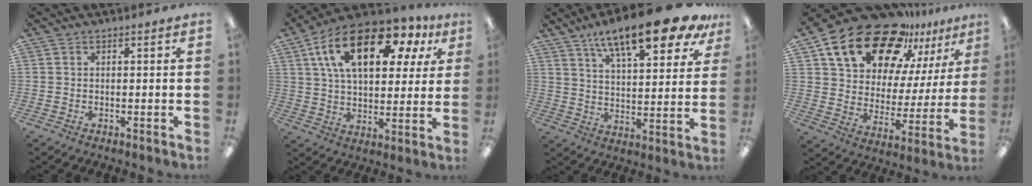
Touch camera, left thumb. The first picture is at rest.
{"total": 20.5, "force": [9.9, 10.3, 14.6], "torque": [-0.254, -0.018, 0.170]}
{"total": 18.0, "force": [12.8, 5.1, 11.6], "torque": [-0.181, -0.072, 0.207]}
{"total": 21.2, "force": [15.5, 10.4, 10.1], "torque": [-0.182, -0.100, 0.275]}